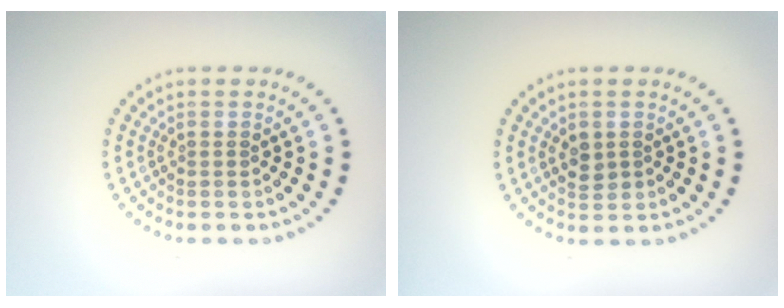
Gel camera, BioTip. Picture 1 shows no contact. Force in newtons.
{"total": 1.7, "press": 1.7, "slide": 0.1}